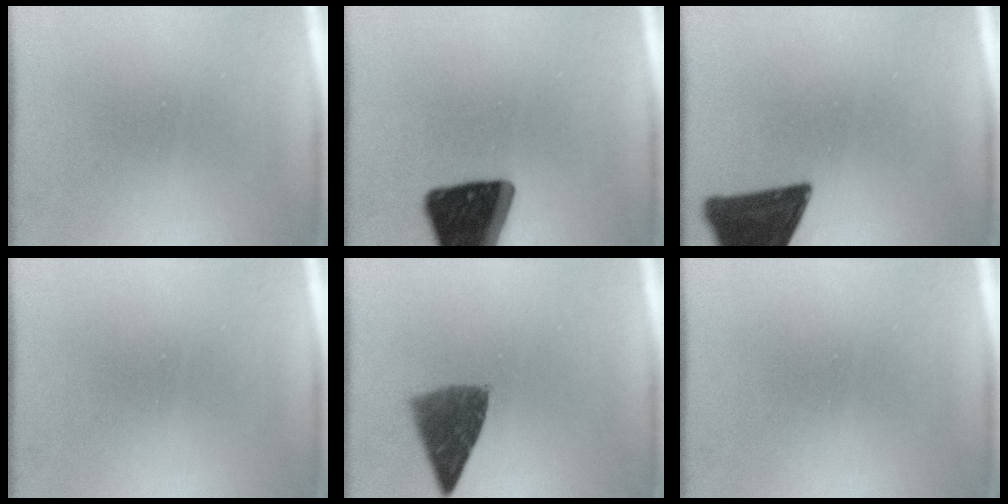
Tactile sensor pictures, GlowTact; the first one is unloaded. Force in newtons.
{"total": 19.6}
{"total": 15.5}
{"total": 0.0}
{"total": 7.2}
{"total": 0.0}